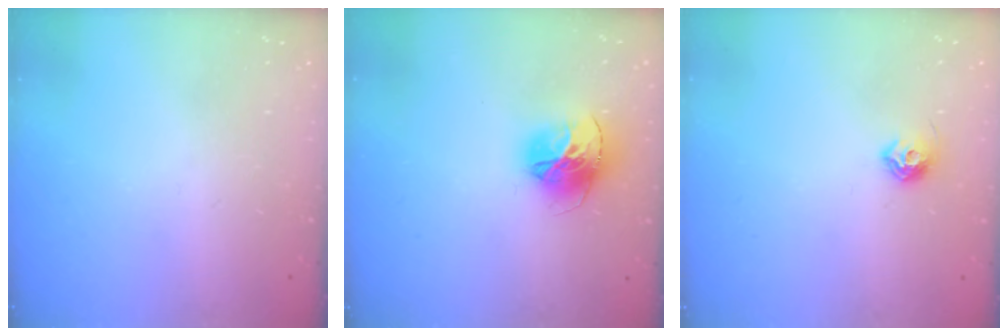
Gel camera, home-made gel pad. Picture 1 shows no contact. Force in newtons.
{"total": 15.1, "press": 15.0, "slide": 1.5}
{"total": 7.2, "press": 7.1, "slide": 0.9}